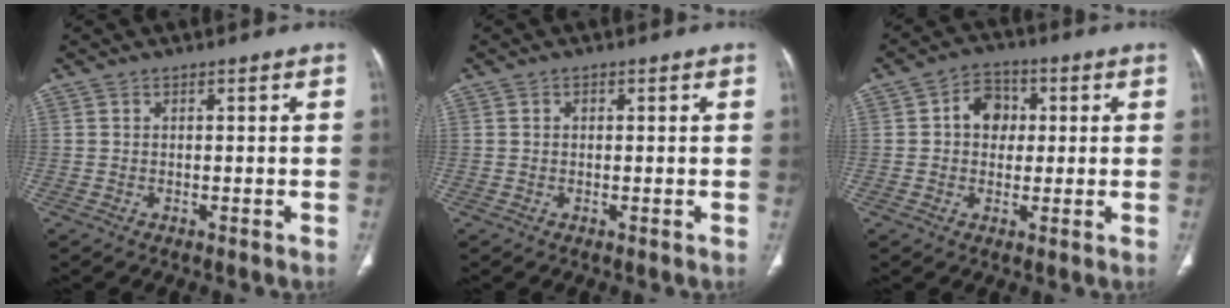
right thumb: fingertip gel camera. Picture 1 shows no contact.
{"total": 0.6, "force": [0.1, 0.5, 0.3], "torque": [-0.002, 0.002, -0.001]}
{"total": 6.9, "force": [1.1, 5.6, 3.9], "torque": [-0.030, 0.008, 0.010]}